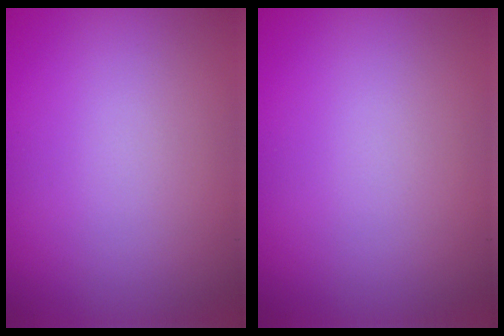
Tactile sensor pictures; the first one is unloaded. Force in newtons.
{"total": 0.0}